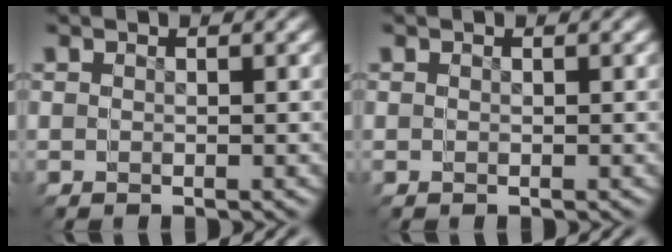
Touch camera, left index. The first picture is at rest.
{"total": 0.0}